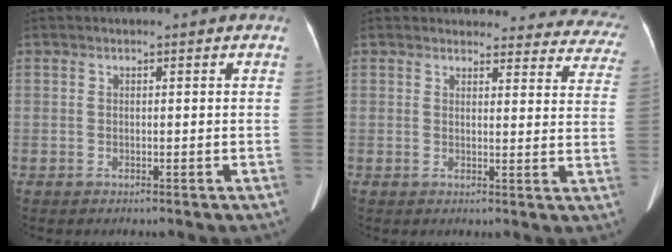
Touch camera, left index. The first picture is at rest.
{"total": 20.6, "force": [19.4, 6.0, 3.3], "torque": [-0.007, -0.060, 0.188]}